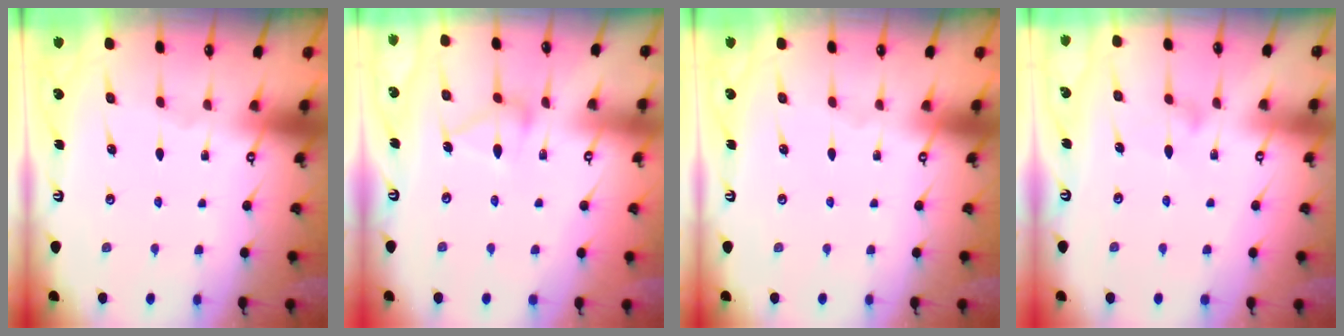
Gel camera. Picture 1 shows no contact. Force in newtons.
{"total": 9.4, "press": 9.4, "slide": 0.3}
{"total": 0.0}
{"total": 7.3, "press": 7.3, "slide": 0.5}